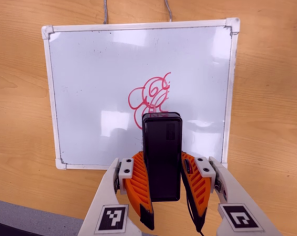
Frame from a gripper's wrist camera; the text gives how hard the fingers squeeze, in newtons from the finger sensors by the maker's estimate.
{"total": 7.8, "left": 6.8, "right": 8.7}